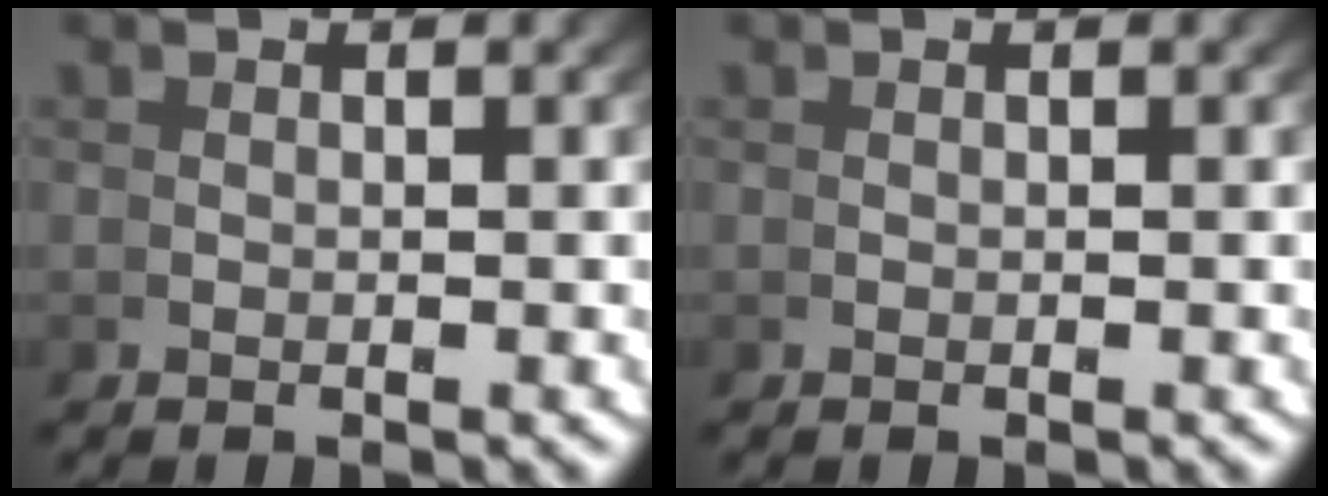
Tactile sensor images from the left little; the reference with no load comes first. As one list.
[{"total": 0.0}]